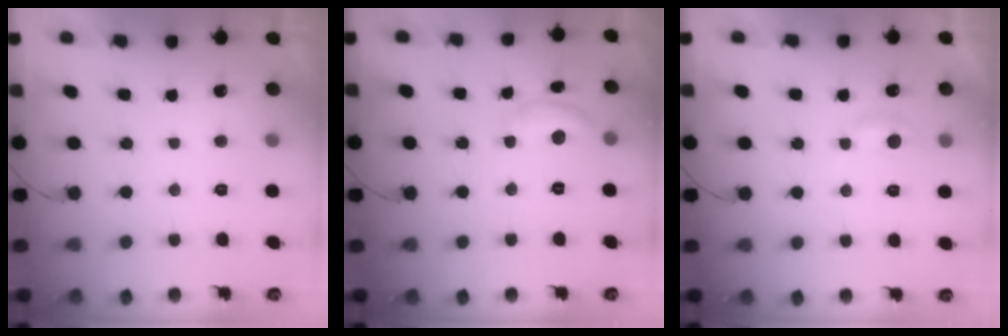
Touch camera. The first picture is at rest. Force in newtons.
{"total": 8.6, "press": 8.6, "slide": 0.3}
{"total": 5.2, "press": 5.2, "slide": 0.8}